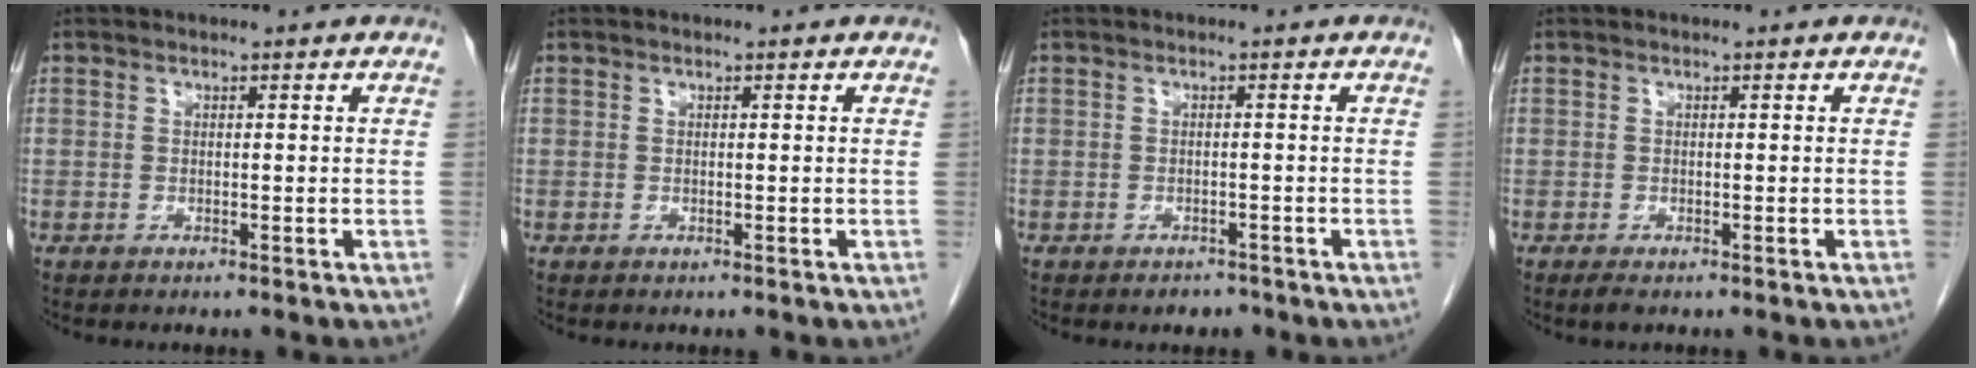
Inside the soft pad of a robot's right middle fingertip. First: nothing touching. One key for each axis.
{"total": 0.0}
{"total": 1.6, "fx": -1.3, "fy": 0.9, "fz": 0.4, "tx": -0.006, "ty": 0.002, "tz": -0.015}
{"total": 1.1, "fx": -0.7, "fy": 0.3, "fz": 0.7, "tx": -0.016, "ty": -0.003, "tz": -0.010}